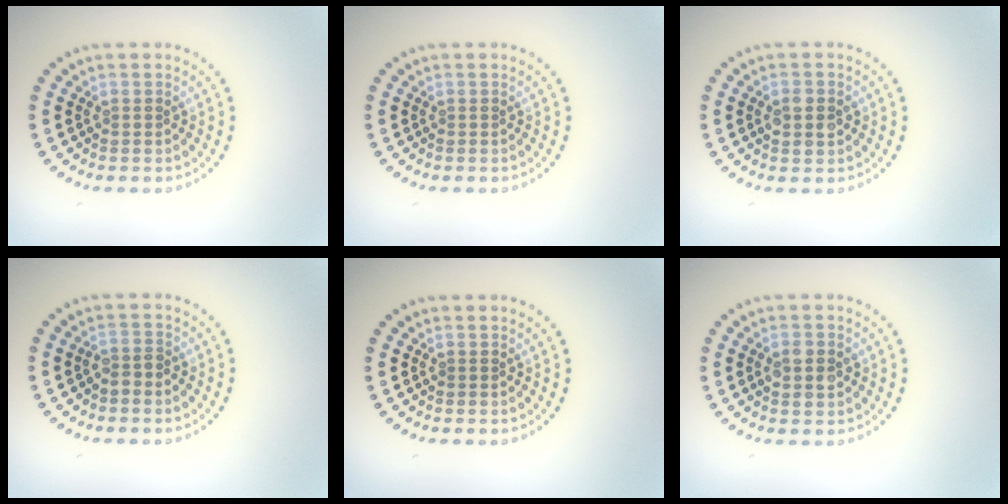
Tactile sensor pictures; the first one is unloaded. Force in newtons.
{"total": 0.0}
{"total": 2.5, "press": 2.5, "slide": 0.1}
{"total": 1.3, "press": 1.1, "slide": 0.7}
{"total": 0.0}
{"total": 2.5, "press": 2.5, "slide": 0.1}